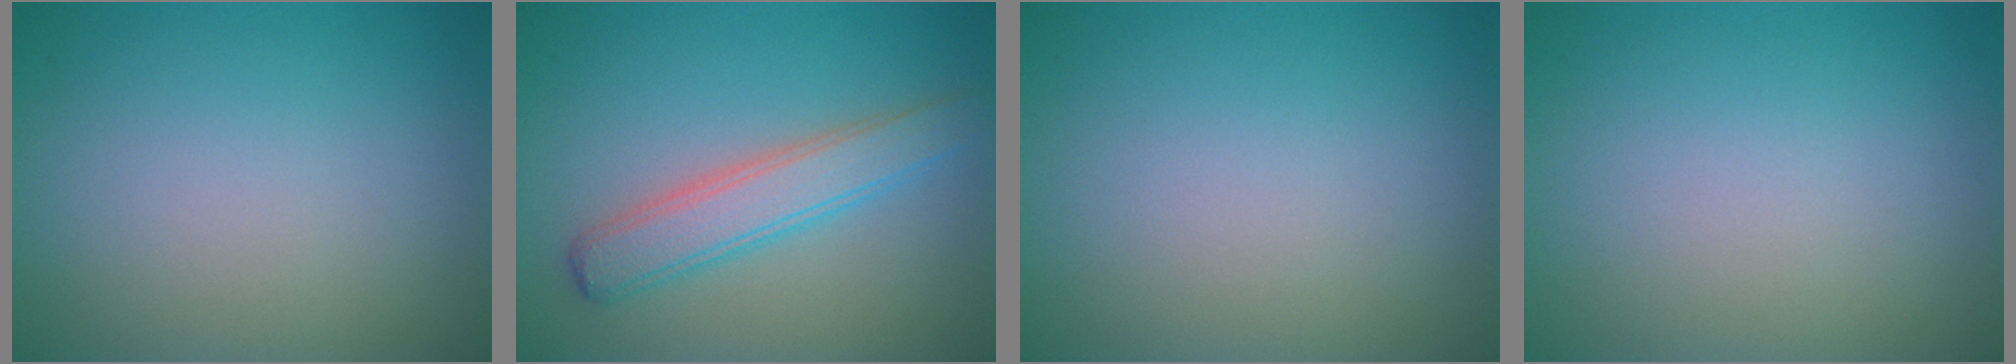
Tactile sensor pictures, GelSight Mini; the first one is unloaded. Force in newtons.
{"total": 3.8, "press": 3.8, "slide": 0.1}
{"total": 0.0}
{"total": 0.0}